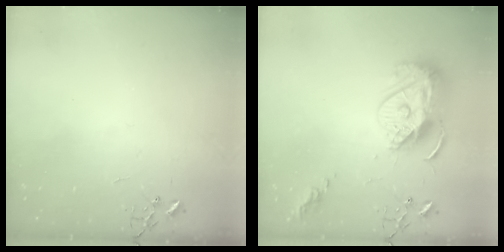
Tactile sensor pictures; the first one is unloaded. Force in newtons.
{"total": 15.1, "press": 15.0, "slide": 1.1}